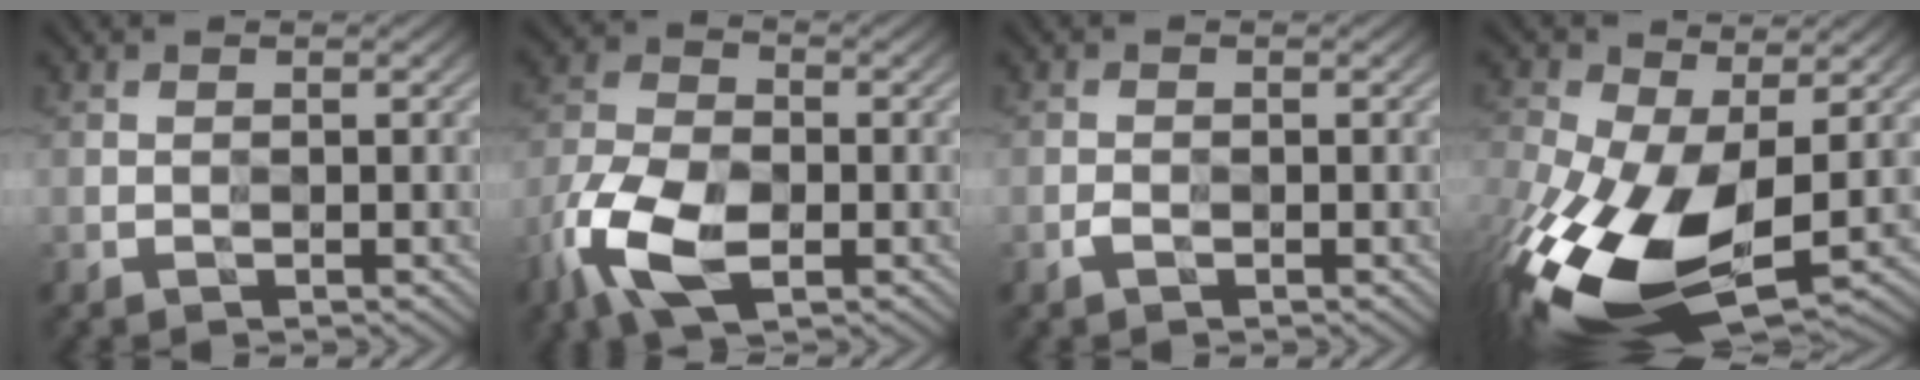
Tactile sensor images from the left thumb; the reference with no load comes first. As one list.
[{"total": 9.9, "force": [-4.7, 5.5, 6.8], "torque": [-0.165, -0.011, -0.095]}, {"total": 0.6, "force": [-0.6, 0.2, -0.1], "torque": [0.004, -0.002, -0.009]}, {"total": 16.0, "force": [-4.1, 8.9, 12.7], "torque": [-0.304, -0.042, -0.058]}]